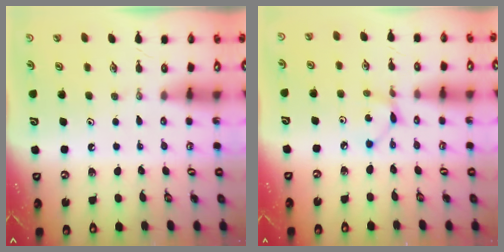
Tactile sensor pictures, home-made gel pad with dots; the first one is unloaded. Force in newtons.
{"total": 2.8, "press": 2.8, "slide": 0.2}